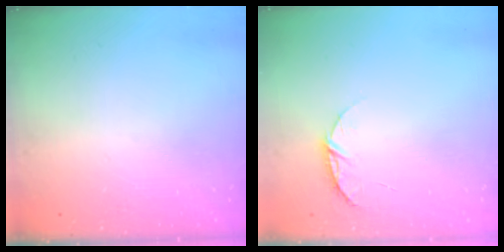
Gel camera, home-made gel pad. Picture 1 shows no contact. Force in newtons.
{"total": 6.1, "press": 6.1, "slide": 0.7}